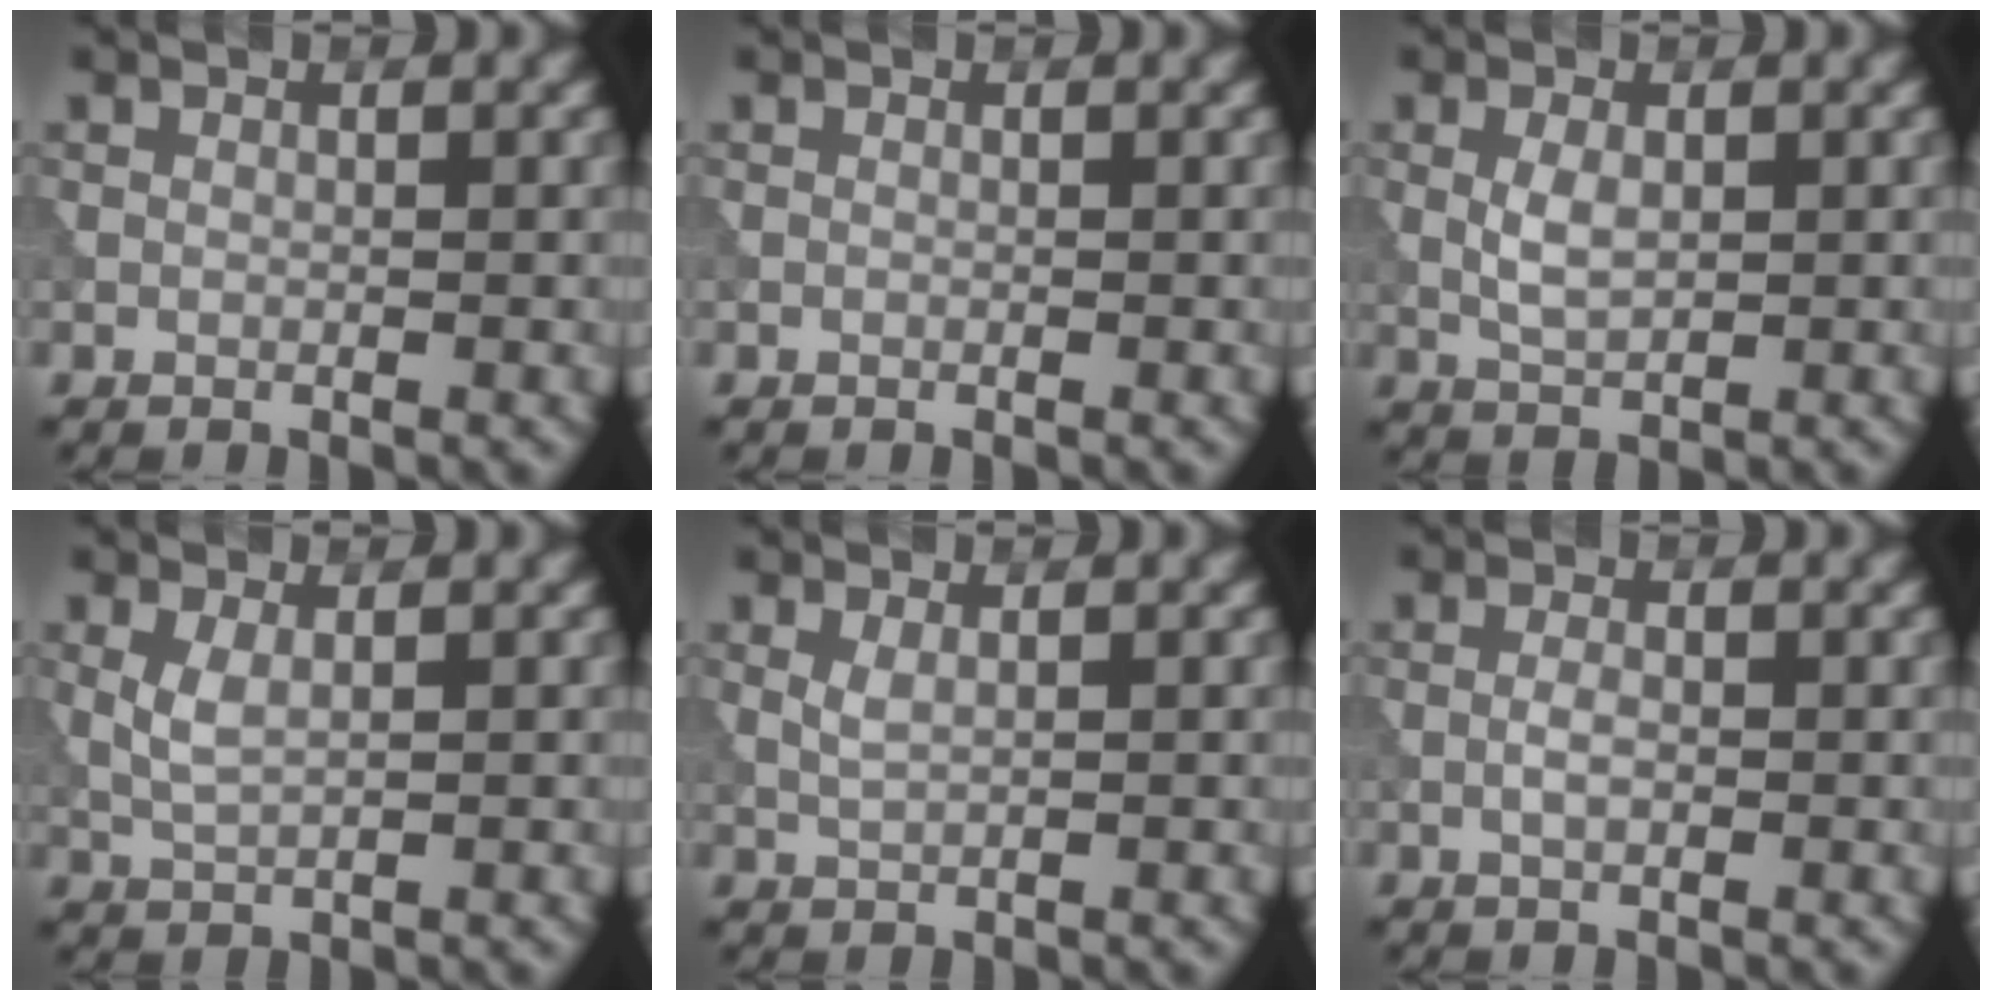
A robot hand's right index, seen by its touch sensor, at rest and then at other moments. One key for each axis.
{"total": 0.0}
{"total": 2.4, "fx": 0.3, "fy": 1.3, "fz": 2.0, "tx": -0.048, "ty": 0.000, "tz": 0.009}
{"total": 2.0, "fx": 0.6, "fy": 0.6, "fz": 1.8, "tx": -0.045, "ty": 0.001, "tz": 0.015}
{"total": 1.2, "fx": 0.6, "fy": 0.3, "fz": 1.0, "tx": -0.025, "ty": -0.001, "tz": 0.014}
{"total": 1.3, "fx": -0.2, "fy": 0.5, "fz": 1.2, "tx": -0.026, "ty": 0.000, "tz": -0.007}